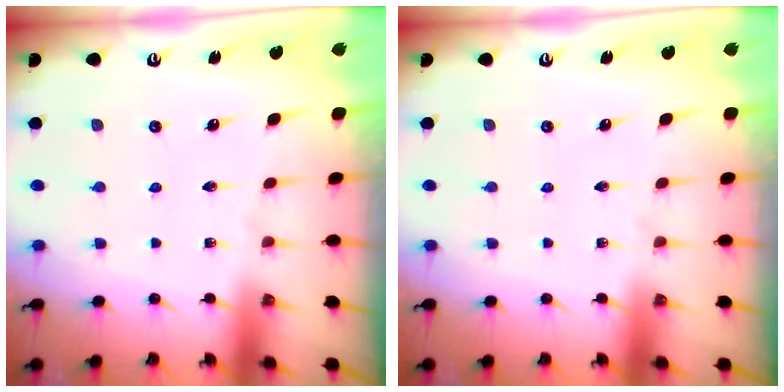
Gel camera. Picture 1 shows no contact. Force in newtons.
{"total": 0.0}